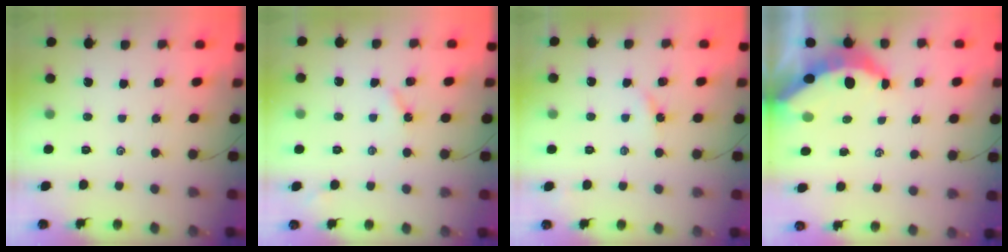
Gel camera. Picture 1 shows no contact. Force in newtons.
{"total": 3.0, "press": 2.9, "slide": 0.6}
{"total": 3.1, "press": 3.1, "slide": 0.3}
{"total": 7.4, "press": 7.3, "slide": 0.8}